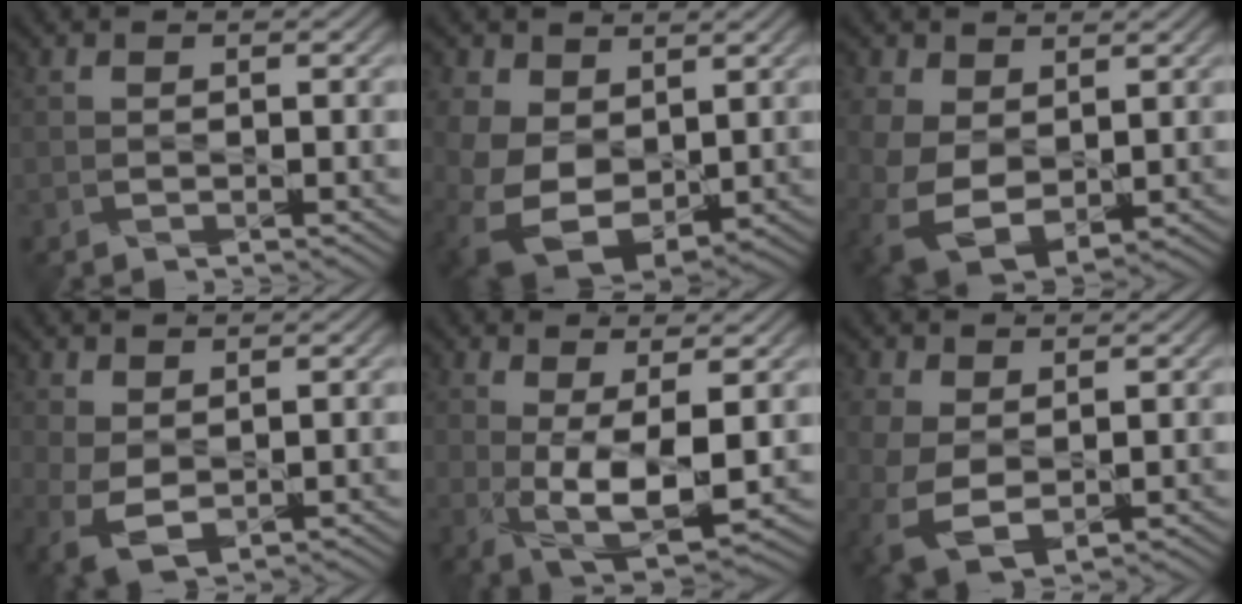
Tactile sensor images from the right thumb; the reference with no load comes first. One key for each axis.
{"total": 11.6, "fx": 1.0, "fy": 8.4, "fz": 7.9, "tx": -0.202, "ty": -0.027, "tz": 0.028}
{"total": 8.9, "fx": 0.3, "fy": 6.2, "fz": 6.3, "tx": -0.180, "ty": -0.017, "tz": 0.007}
{"total": 4.0, "fx": 0.2, "fy": 2.3, "fz": 3.2, "tx": -0.088, "ty": -0.003, "tz": 0.005}
{"total": 8.1, "fx": 0.3, "fy": 3.0, "fz": 7.6, "tx": -0.153, "ty": -0.010, "tz": 0.010}
{"total": 6.4, "fx": -0.7, "fy": 4.1, "fz": 4.9, "tx": -0.137, "ty": -0.012, "tz": -0.015}